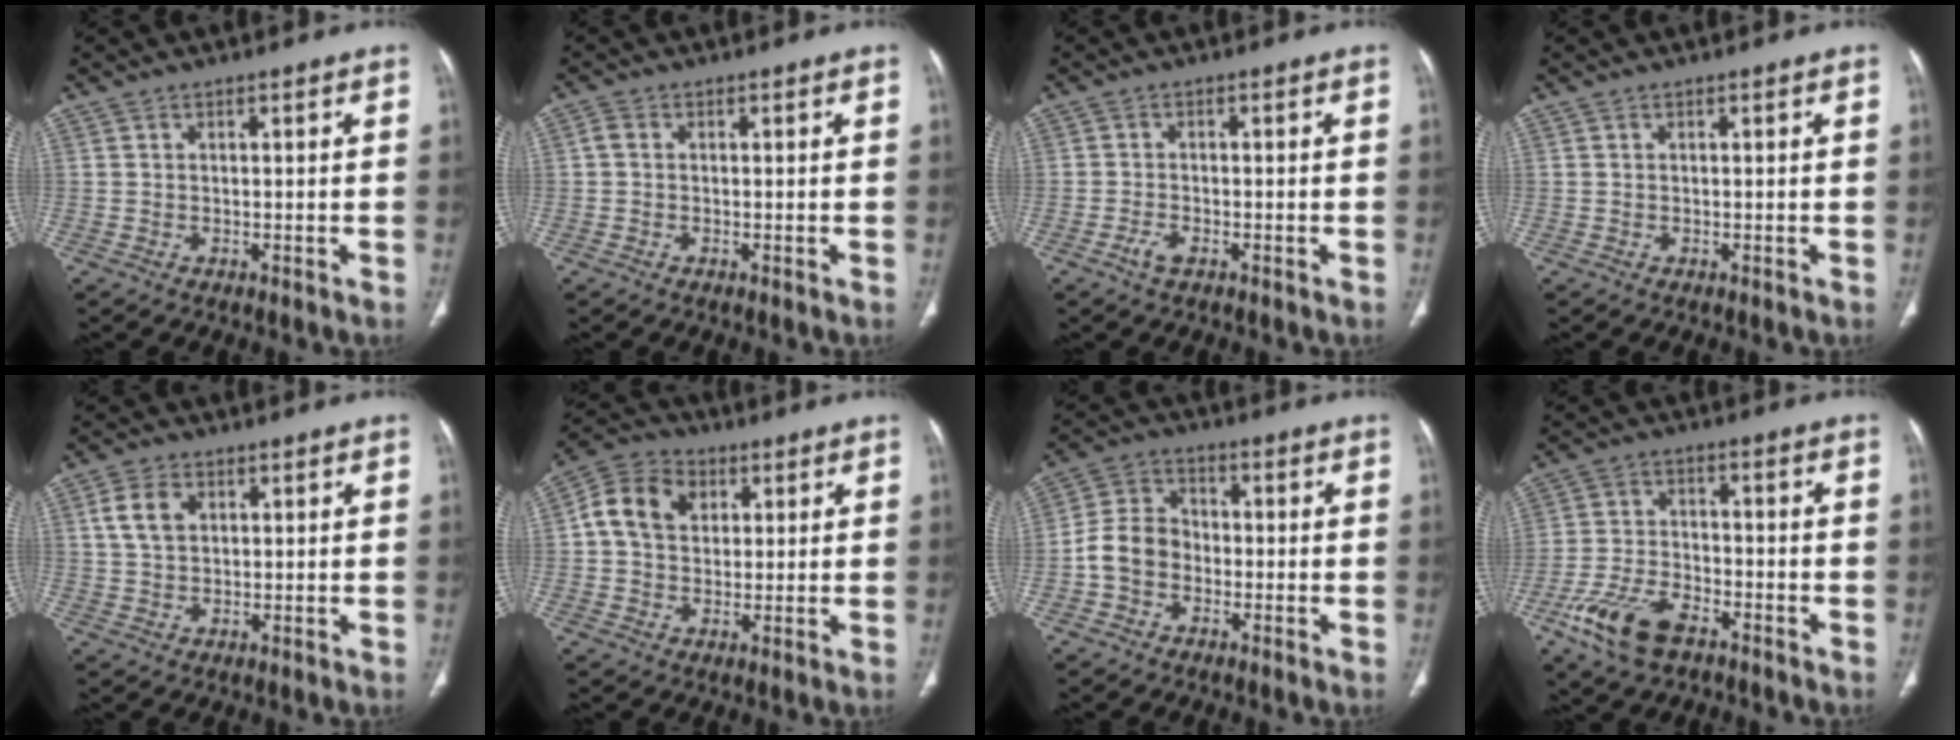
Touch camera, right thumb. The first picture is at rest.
{"total": 1.5, "force": [0.1, 1.2, 0.9], "torque": [-0.015, 0.004, 0.000]}
{"total": 2.3, "force": [-1.4, 1.0, 1.5], "torque": [-0.036, 0.005, -0.028]}
{"total": 0.0}
{"total": 5.6, "force": [1.8, 3.9, 3.6], "torque": [-0.061, 0.001, 0.034]}
{"total": 10.2, "force": [2.5, 8.0, 5.8], "torque": [-0.088, 0.012, 0.036]}
{"total": 7.8, "force": [-2.0, 6.3, 4.2], "torque": [-0.067, 0.031, -0.050]}
{"total": 11.2, "force": [-6.5, 5.6, 7.2], "torque": [-0.146, 0.015, -0.124]}